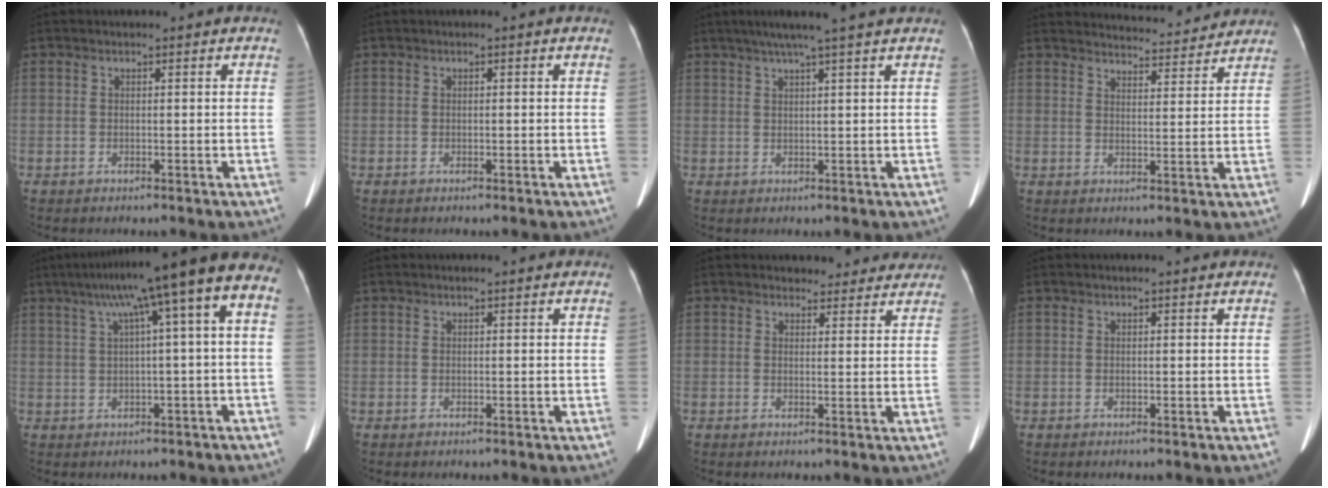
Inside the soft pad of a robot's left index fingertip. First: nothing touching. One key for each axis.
{"total": 0.0}
{"total": 7.4, "fx": 5.6, "fy": -1.1, "fz": 4.7, "tx": -0.071, "ty": 0.020, "tz": 0.079}
{"total": 10.6, "fx": 10.4, "fy": 1.5, "fz": 1.4, "tx": -0.011, "ty": 0.007, "tz": 0.125}
{"total": 13.8, "fx": 6.1, "fy": 0.0, "fz": 12.3, "tx": -0.173, "ty": 0.048, "tz": 0.077}
{"total": 1.4, "fx": 1.3, "fy": 0.2, "fz": 0.4, "tx": -0.008, "ty": 0.015, "tz": 0.018}
{"total": 7.2, "fx": 6.7, "fy": 2.7, "fz": 0.4, "tx": 0.022, "ty": 0.007, "tz": 0.058}
{"total": 1.7, "fx": 1.7, "fy": 0.2, "fz": 0.3, "tx": -0.010, "ty": 0.010, "tz": 0.019}